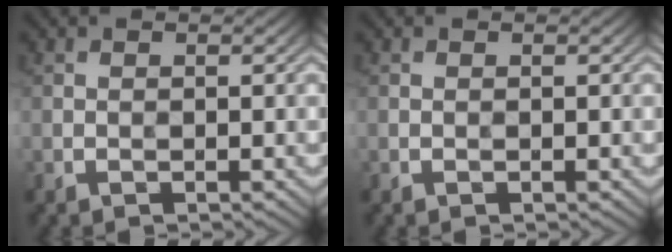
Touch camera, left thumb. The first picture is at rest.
{"total": 0.0}